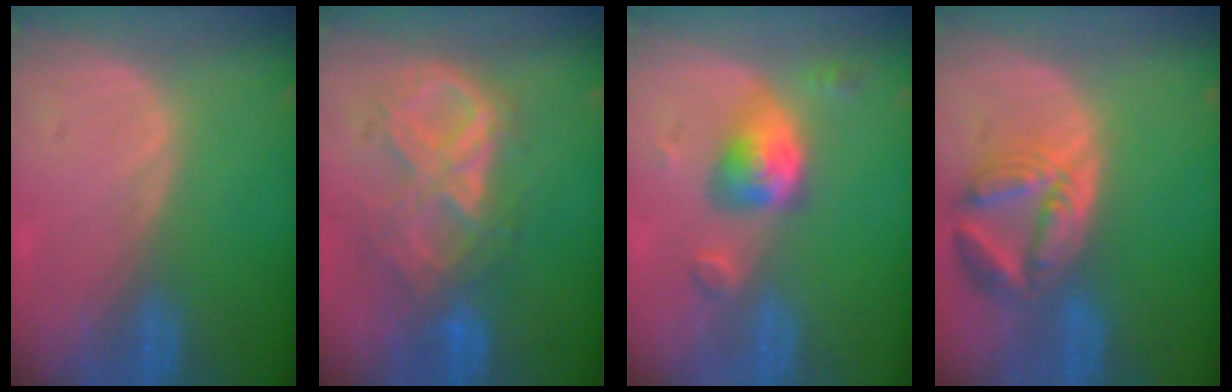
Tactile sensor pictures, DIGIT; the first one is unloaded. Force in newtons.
{"total": 9.6, "press": 8.2, "slide": 5.0}
{"total": 5.5, "press": 5.3, "slide": 1.3}
{"total": 8.1, "press": 7.2, "slide": 3.7}